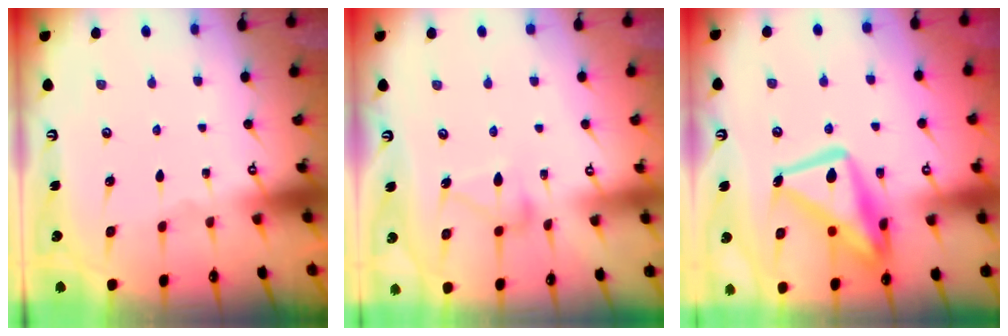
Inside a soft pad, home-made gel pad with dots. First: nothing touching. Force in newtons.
{"total": 9.5, "press": 9.4, "slide": 0.5}
{"total": 17.2, "press": 17.1, "slide": 1.6}